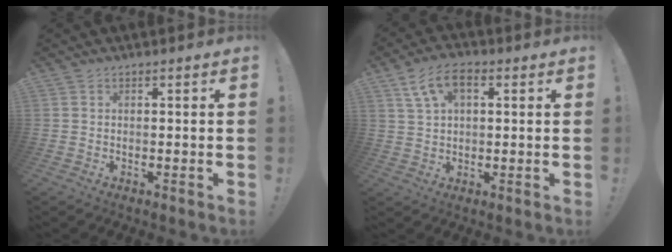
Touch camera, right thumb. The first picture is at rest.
{"total": 8.5, "force": [3.2, 4.7, 6.3], "torque": [-0.115, 0.002, 0.061]}